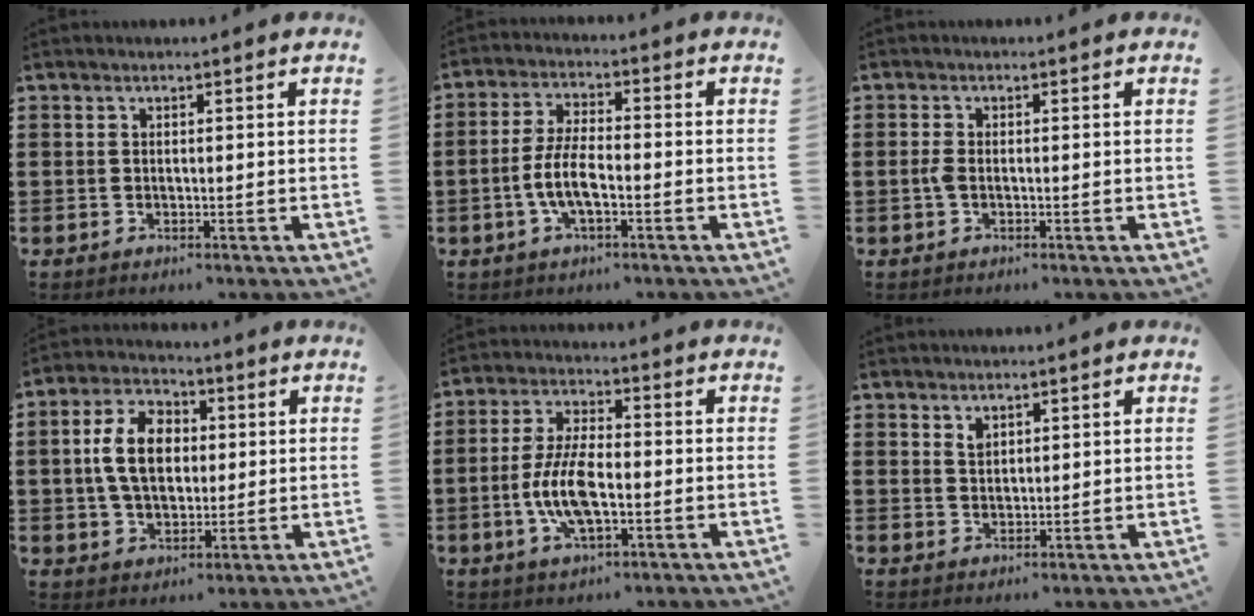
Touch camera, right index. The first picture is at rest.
{"total": 6.3, "force": [-2.0, 2.0, 5.6], "torque": [-0.137, -0.011, -0.046]}
{"total": 1.6, "force": [-0.5, 0.7, 1.3], "torque": [-0.033, -0.001, -0.012]}
{"total": 8.9, "force": [0.6, 5.8, 6.8], "torque": [-0.153, 0.011, 0.004]}
{"total": 8.7, "force": [-2.1, 3.4, 7.7], "torque": [-0.179, -0.009, -0.045]}
{"total": 1.7, "force": [1.3, 0.9, 0.6], "torque": [-0.006, -0.001, 0.022]}